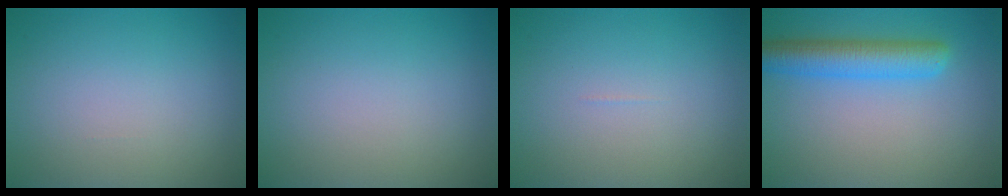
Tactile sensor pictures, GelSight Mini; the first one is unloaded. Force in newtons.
{"total": 0.0}
{"total": 0.0}
{"total": 5.0, "press": 5.0, "slide": 0.3}